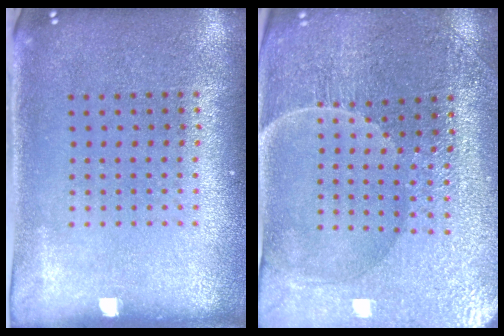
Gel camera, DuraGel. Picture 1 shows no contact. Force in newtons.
{"total": 3.5, "press": 3.5, "slide": 0.3}